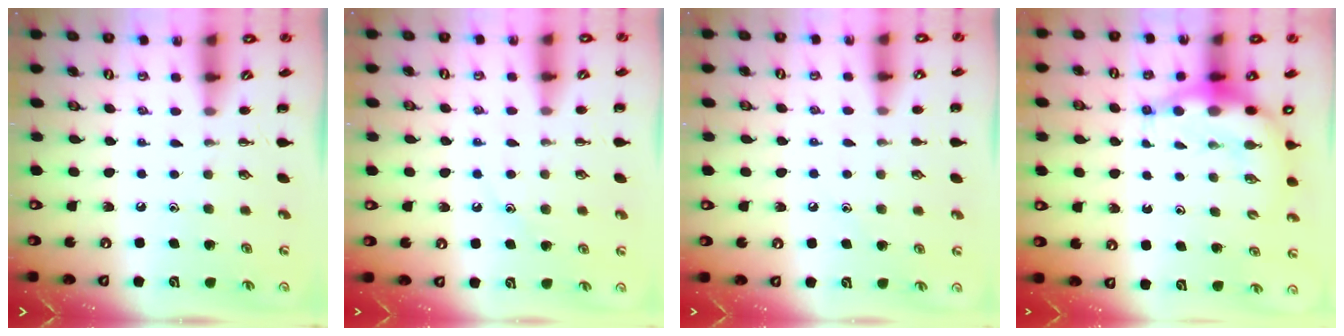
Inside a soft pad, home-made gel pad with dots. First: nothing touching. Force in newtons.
{"total": 7.7, "press": 7.6, "slide": 1.2}
{"total": 6.9, "press": 6.6, "slide": 2.2}
{"total": 9.0, "press": 8.8, "slide": 2.2}